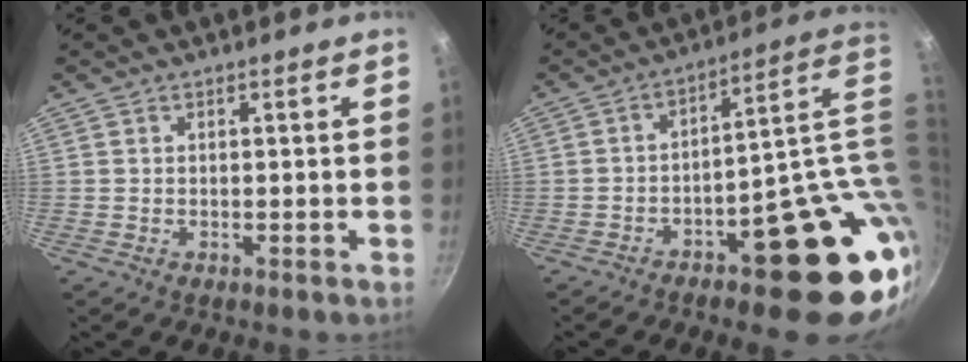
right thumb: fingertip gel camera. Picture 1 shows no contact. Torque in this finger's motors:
{"motor_torque": [3.54, 1.47, 2.00, -0.77, 0.33]}